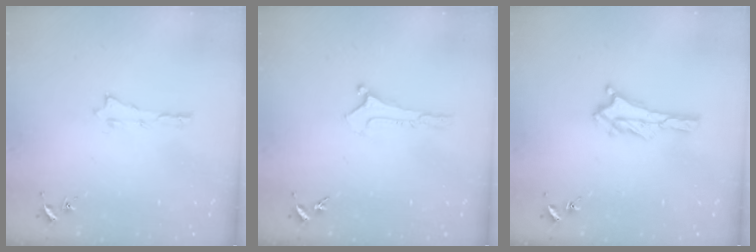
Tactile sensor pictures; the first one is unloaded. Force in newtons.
{"total": 0.0}
{"total": 3.2, "press": 3.1, "slide": 0.3}